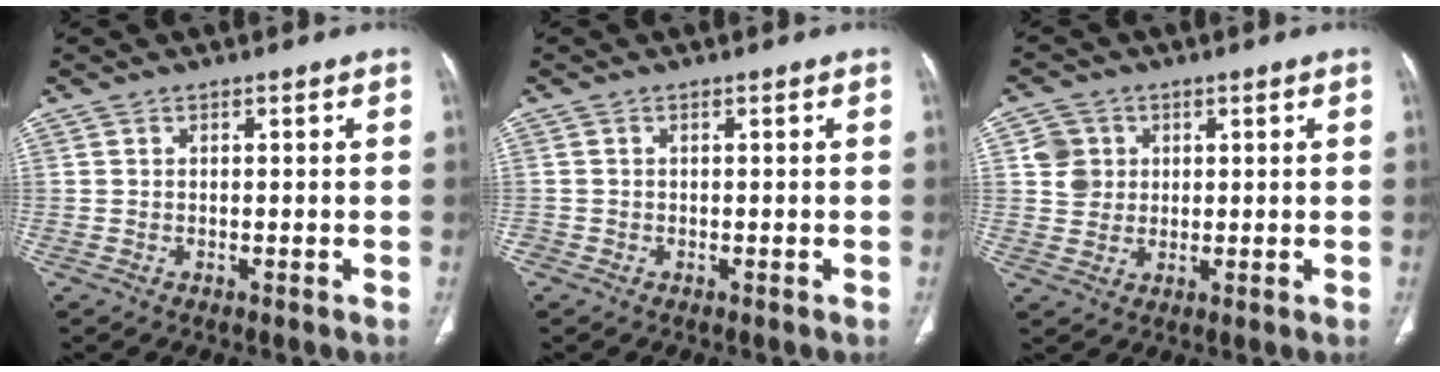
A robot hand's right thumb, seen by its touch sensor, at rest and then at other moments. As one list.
[{"total": 0.7, "force": [-0.4, 0.6, 0.0], "torque": [-0.002, 0.003, -0.010]}, {"total": 5.1, "force": [1.2, 4.8, 1.3], "torque": [0.000, 0.000, 0.021]}]